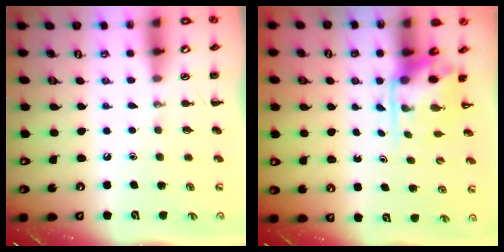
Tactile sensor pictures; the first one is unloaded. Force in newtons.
{"total": 3.2, "press": 3.2, "slide": 0.5}